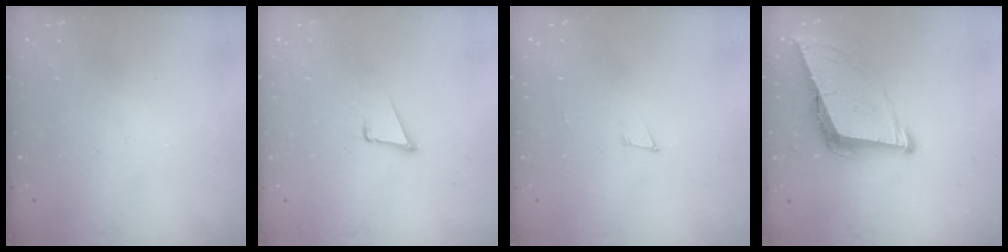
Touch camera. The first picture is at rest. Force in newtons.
{"total": 1.7, "press": 1.7, "slide": 0.1}
{"total": 3.2, "press": 3.2, "slide": 0.3}
{"total": 8.7, "press": 8.4, "slide": 2.4}